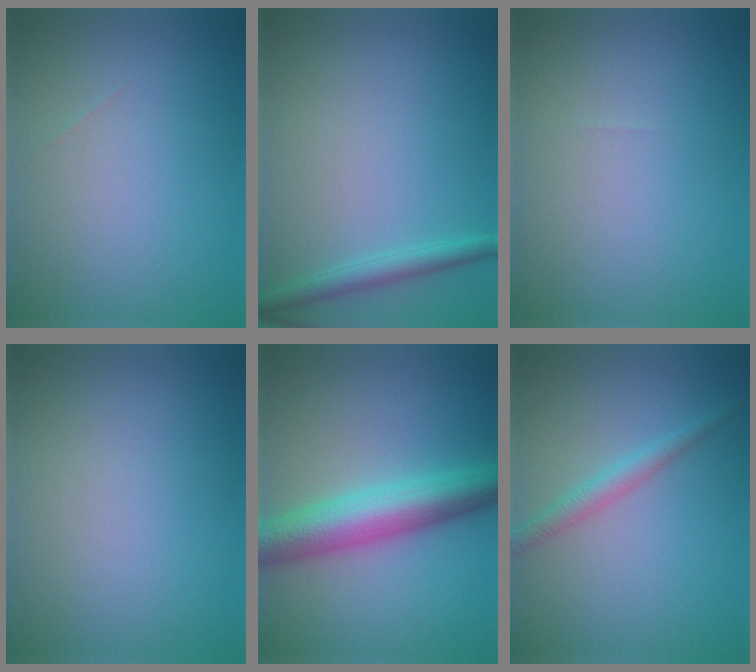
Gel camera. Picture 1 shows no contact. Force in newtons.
{"total": 2.0, "press": 2.0, "slide": 0.1}
{"total": 0.0}
{"total": 0.0}
{"total": 6.8, "press": 6.8, "slide": 0.0}
{"total": 1.9, "press": 1.9, "slide": 0.0}